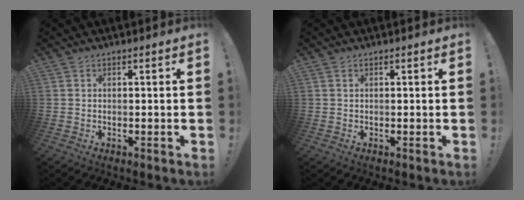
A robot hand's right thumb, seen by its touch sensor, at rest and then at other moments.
{"total": 0.0}